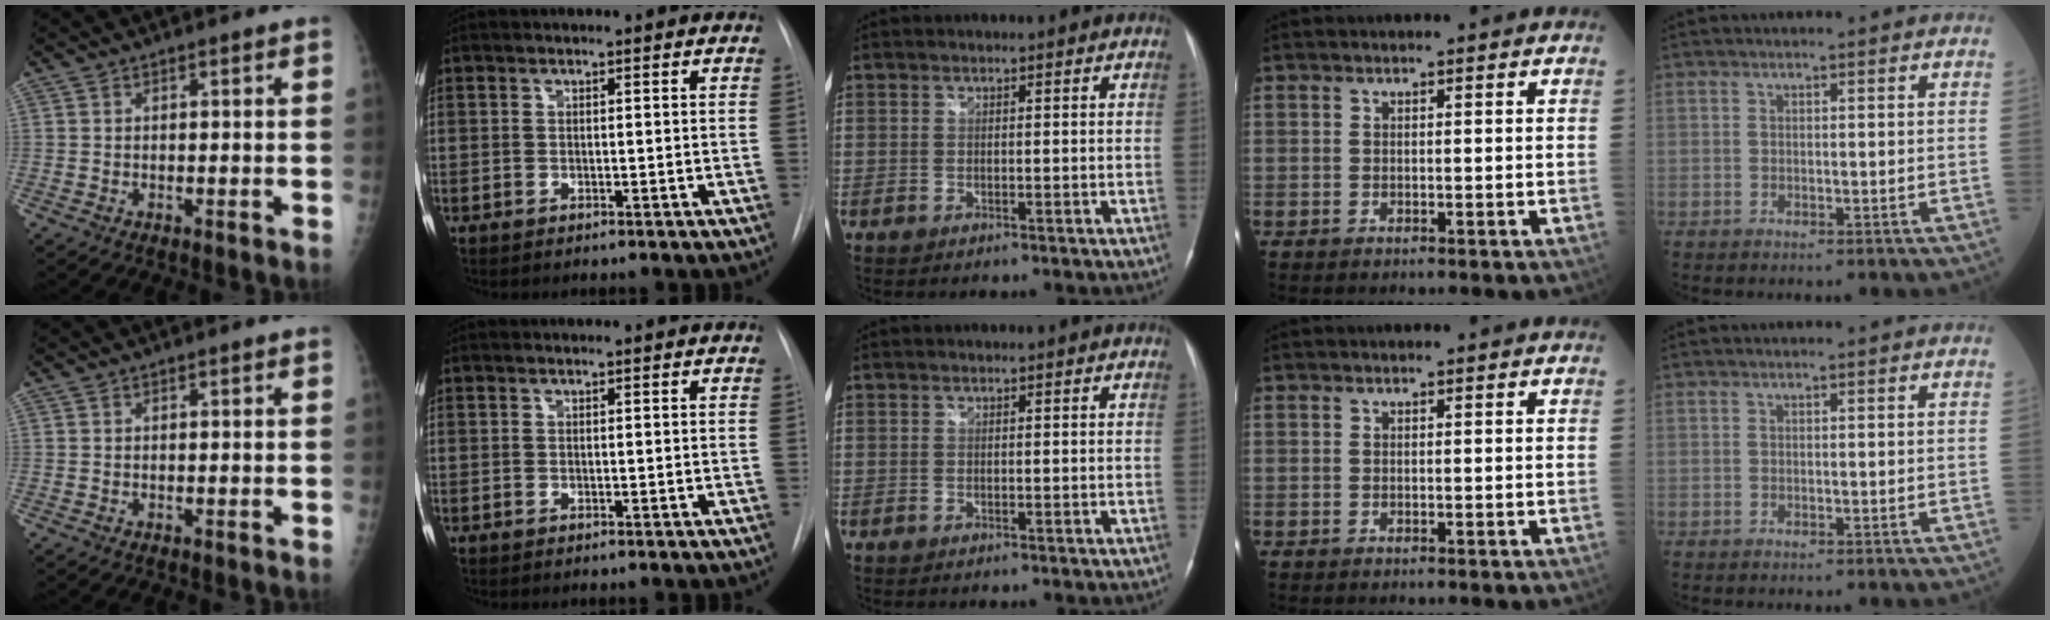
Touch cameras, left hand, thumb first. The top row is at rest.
{}